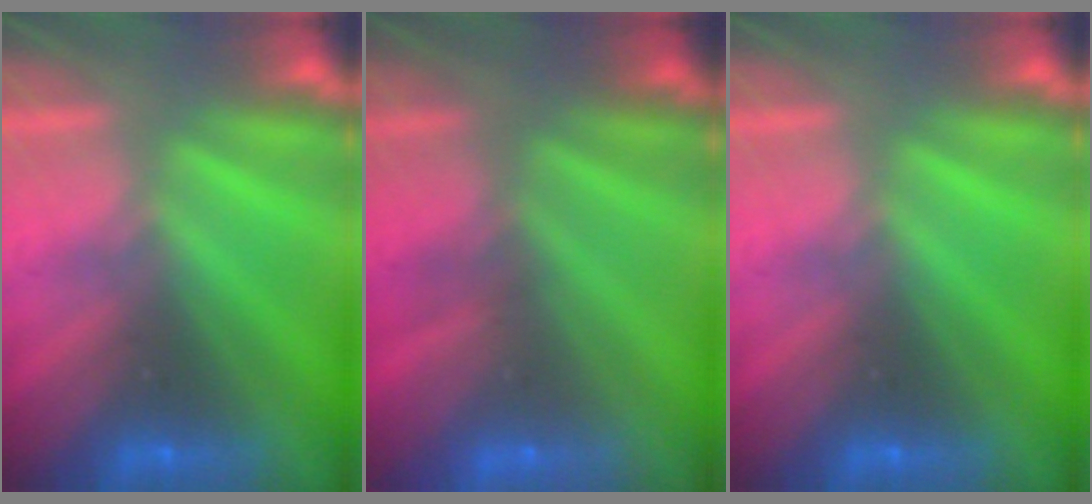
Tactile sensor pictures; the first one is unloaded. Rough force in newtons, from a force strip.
{"total": 1.9}
{"total": 0.0}